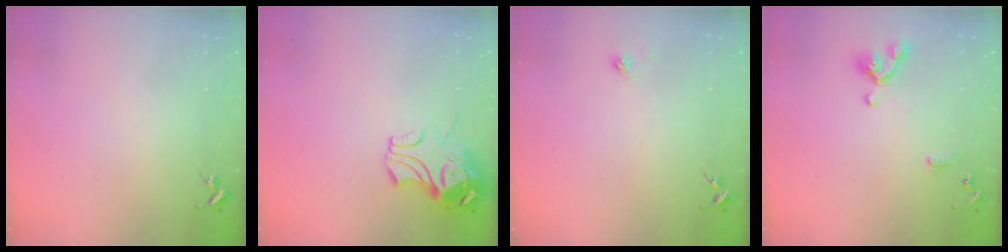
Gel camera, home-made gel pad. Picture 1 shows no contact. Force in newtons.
{"total": 11.3, "press": 11.2, "slide": 1.6}
{"total": 2.9, "press": 2.6, "slide": 1.4}
{"total": 11.5, "press": 11.4, "slide": 1.6}